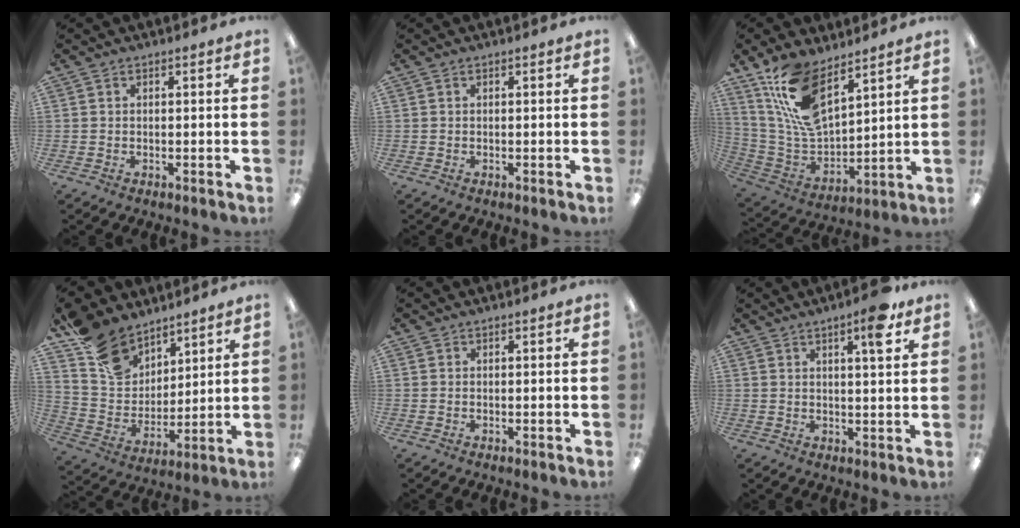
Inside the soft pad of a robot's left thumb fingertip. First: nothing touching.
{"total": 0.0}
{"total": 16.8, "force": [10.5, 7.6, 10.7], "torque": [-0.227, -0.048, 0.194]}
{"total": 14.8, "force": [11.0, 8.7, 4.7], "torque": [-0.102, -0.064, 0.218]}
{"total": 0.0}
{"total": 6.3, "force": [3.8, 0.9, 4.9], "torque": [-0.074, -0.010, 0.057]}